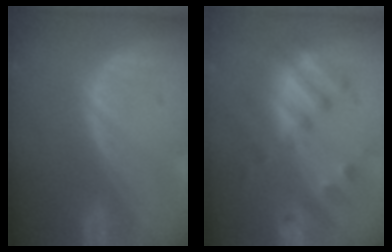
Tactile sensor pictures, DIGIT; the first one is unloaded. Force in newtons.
{"total": 7.2, "press": 7.0, "slide": 1.4}